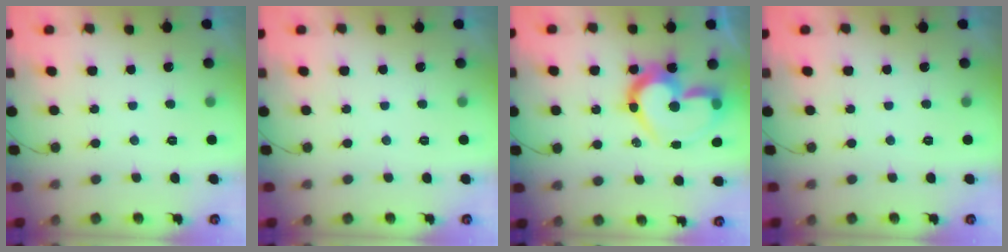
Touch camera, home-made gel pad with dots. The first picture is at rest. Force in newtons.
{"total": 0.0}
{"total": 18.6, "press": 18.6, "slide": 1.6}
{"total": 0.0}